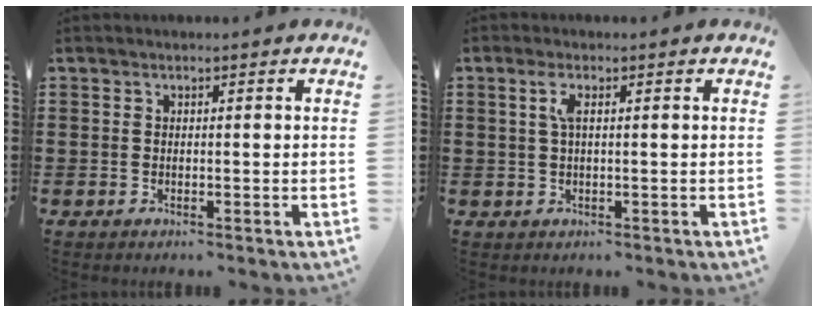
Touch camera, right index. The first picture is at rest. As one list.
[{"total": 2.7, "force": [0.8, 0.5, 2.5], "torque": [-0.052, 0.006, 0.011]}]